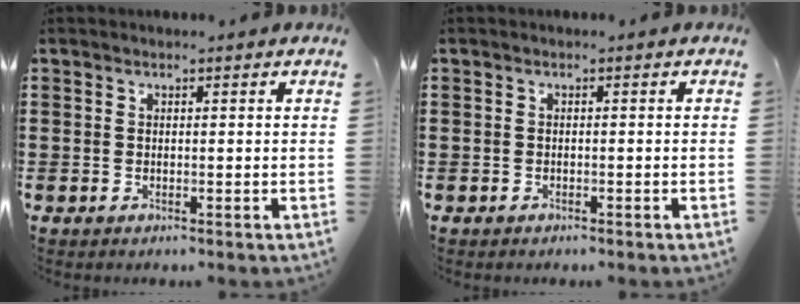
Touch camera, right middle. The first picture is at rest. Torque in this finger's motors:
{"motor_torque": [-0.13, 0.01, -0.01, -0.01]}